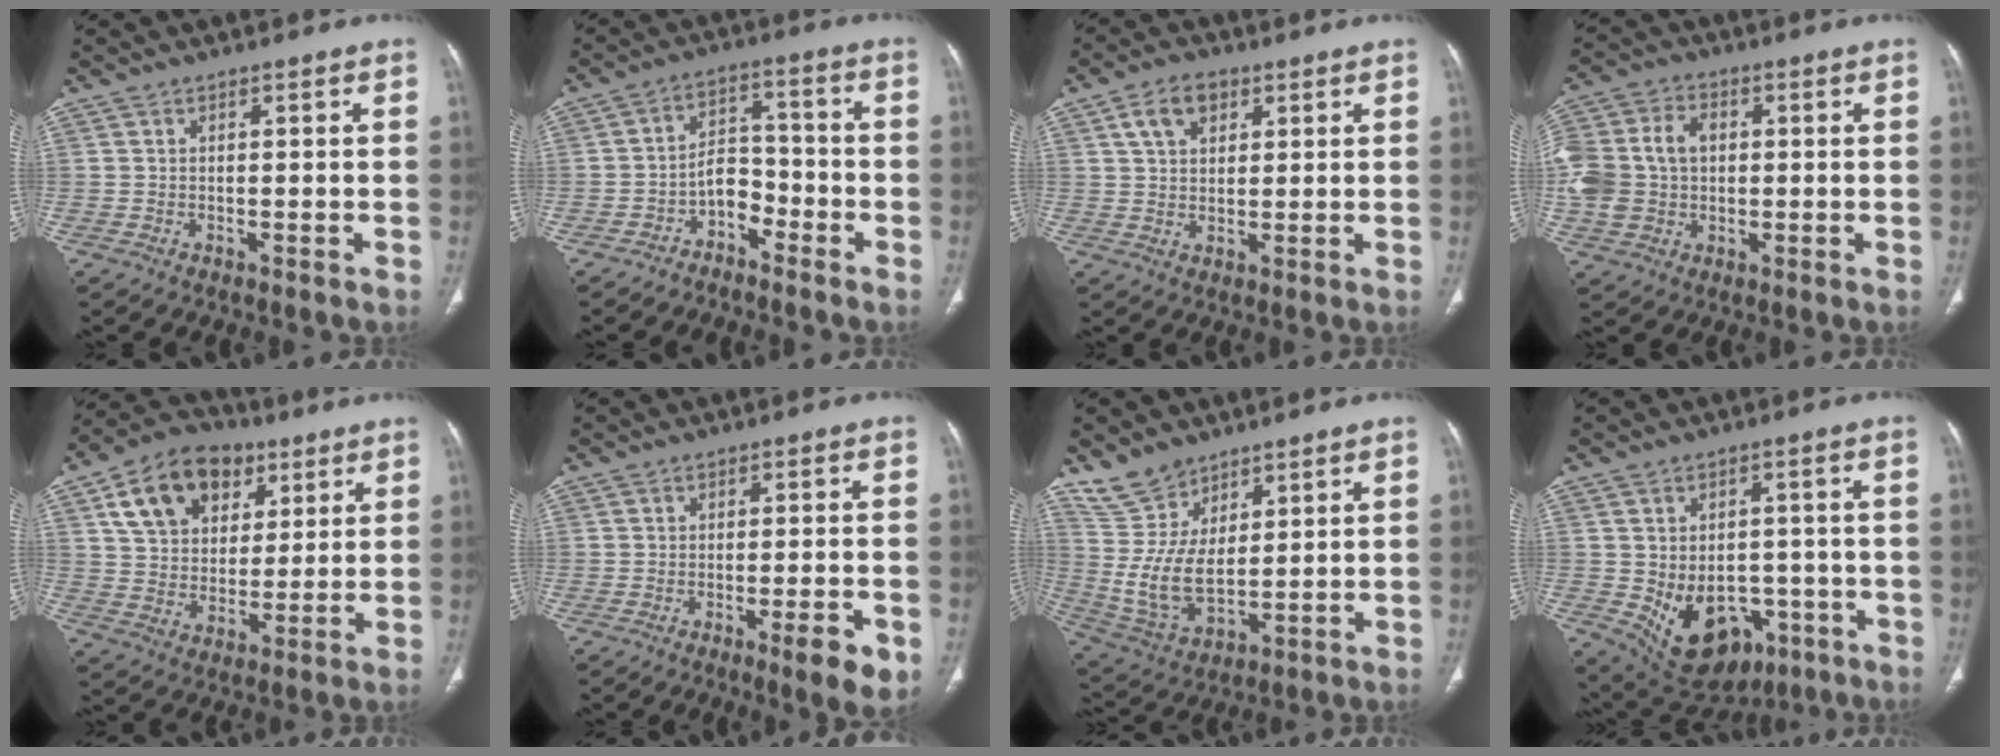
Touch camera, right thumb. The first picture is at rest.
{"total": 5.8, "force": [-3.8, 3.9, 2.2], "torque": [-0.015, 0.054, -0.070]}
{"total": 6.7, "force": [3.1, 4.4, 3.9], "torque": [-0.053, -0.002, 0.054]}
{"total": 16.6, "force": [1.2, 12.9, 10.4], "torque": [-0.246, 0.024, 0.027]}
{"total": 16.9, "force": [7.6, 11.9, 9.2], "torque": [-0.130, -0.005, 0.130]}
{"total": 4.2, "force": [-1.7, 0.5, 3.8], "torque": [-0.054, -0.004, -0.024]}
{"total": 10.6, "force": [7.1, 6.1, 4.9], "torque": [-0.081, -0.045, 0.159]}
{"total": 13.9, "force": [-4.4, 9.9, 8.8], "torque": [-0.110, 0.016, -0.039]}